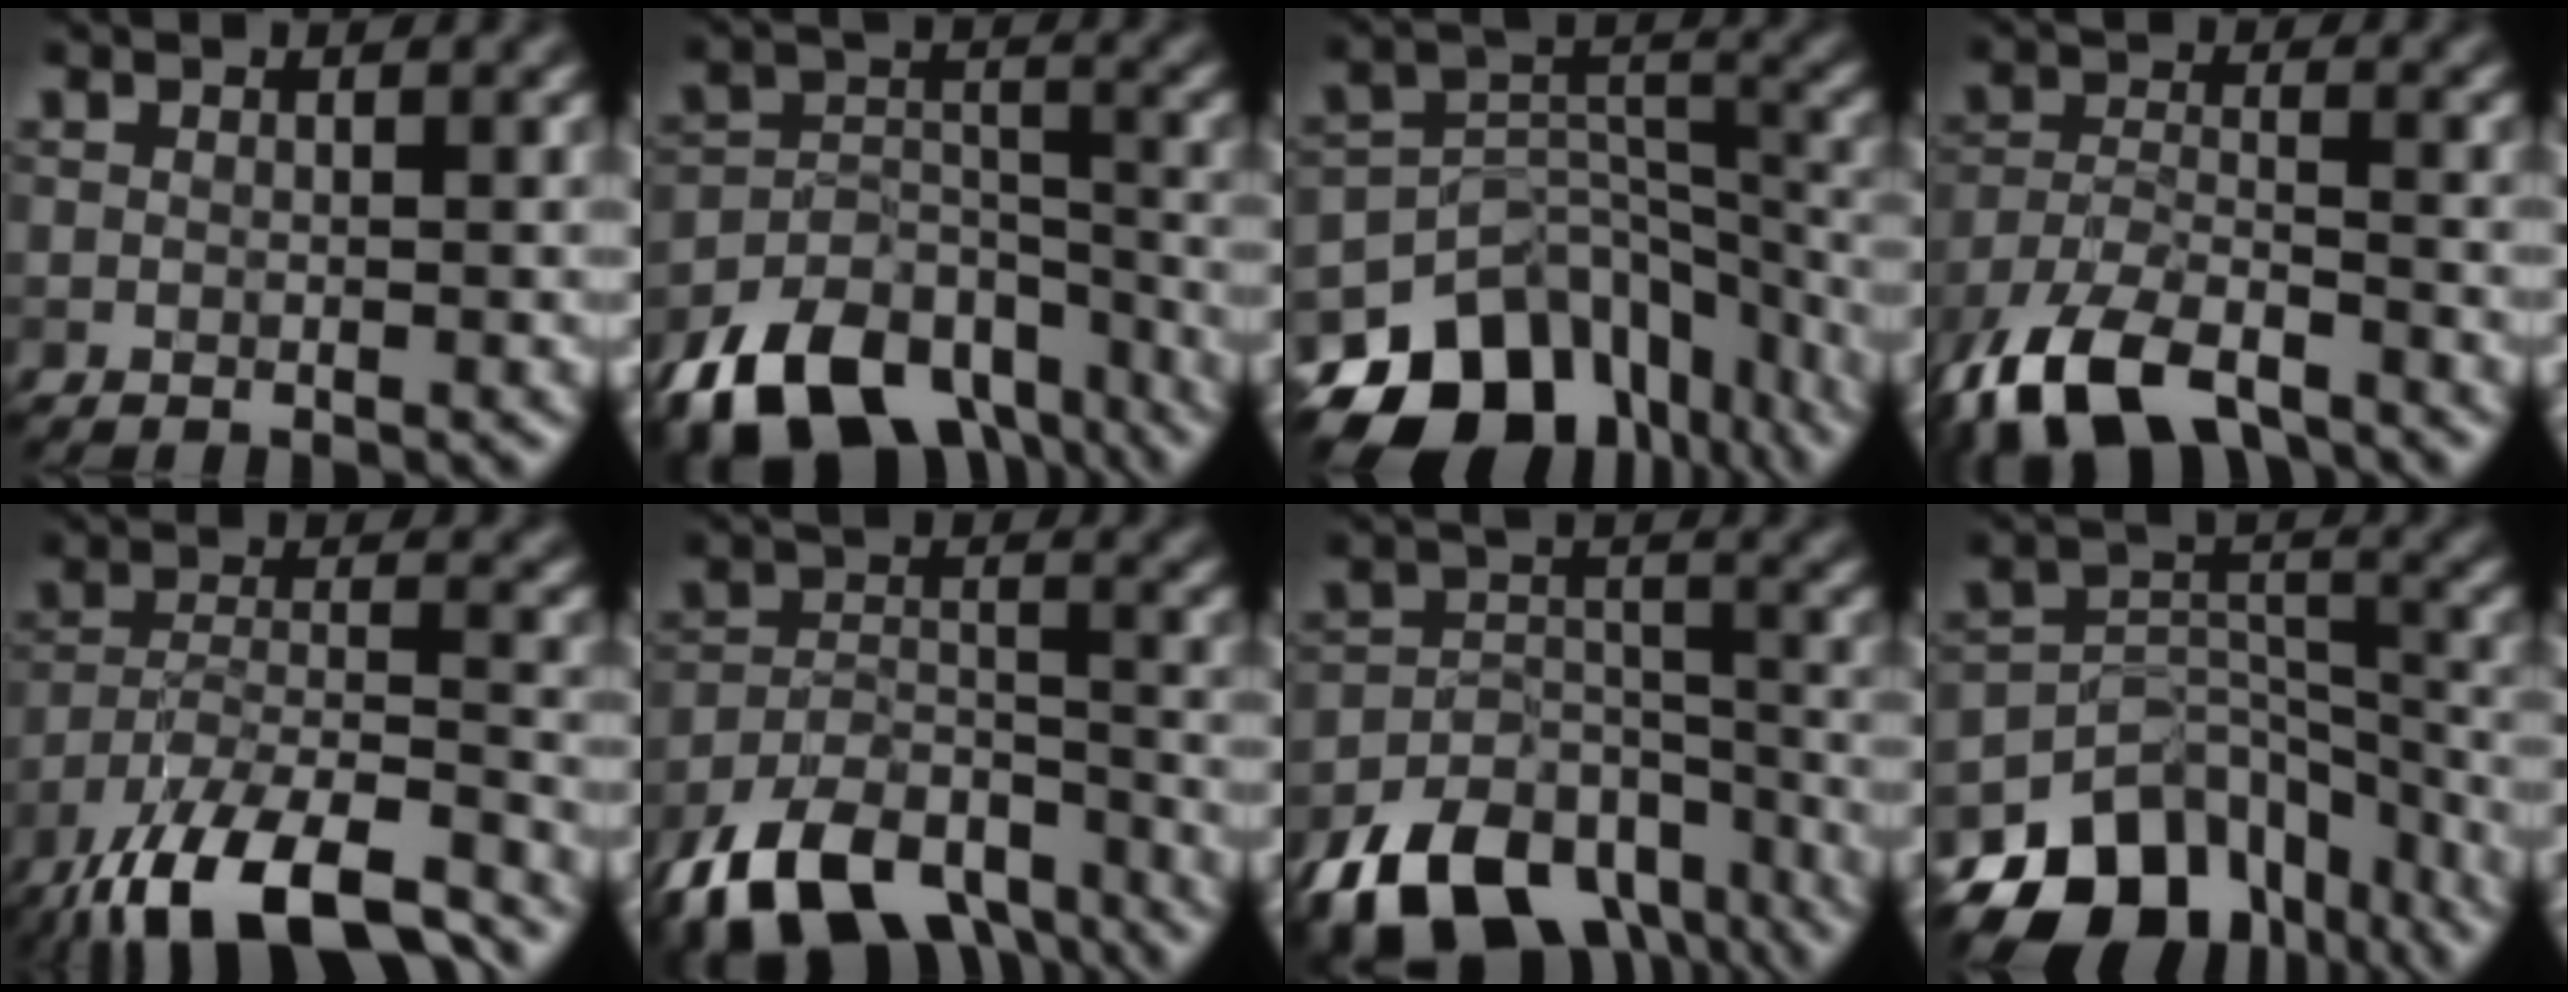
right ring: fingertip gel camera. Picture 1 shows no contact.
{"total": 10.7, "force": [-7.6, 5.7, 4.8], "torque": [-0.087, -0.010, -0.127]}
{"total": 13.5, "force": [-9.6, 8.0, 5.0], "torque": [-0.088, 0.001, -0.139]}
{"total": 9.3, "force": [-7.0, 3.6, 5.0], "torque": [-0.104, -0.013, -0.141]}
{"total": 13.7, "force": [-10.7, 4.0, 7.5], "torque": [-0.144, -0.022, -0.177]}
{"total": 9.8, "force": [-7.1, 4.6, 5.0], "torque": [-0.083, -0.010, -0.128]}
{"total": 11.6, "force": [-8.3, 6.2, 5.1], "torque": [-0.087, -0.019, -0.127]}
{"total": 12.0, "force": [-8.8, 6.9, 4.3], "torque": [-0.066, -0.002, -0.133]}